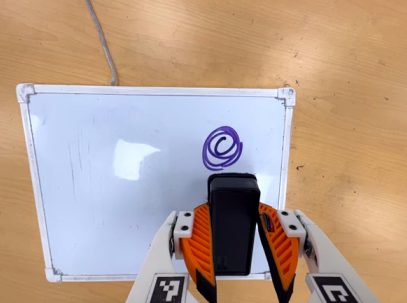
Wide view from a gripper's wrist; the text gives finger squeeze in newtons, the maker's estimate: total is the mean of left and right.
{"total": 5.2, "left": 4.5, "right": 5.8}